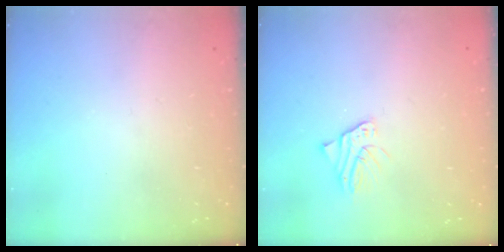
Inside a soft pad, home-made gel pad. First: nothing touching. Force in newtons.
{"total": 2.7, "press": 2.6, "slide": 0.3}